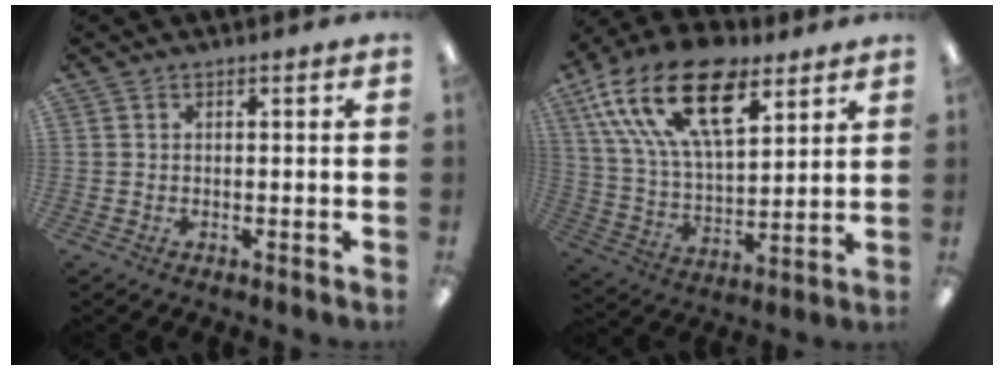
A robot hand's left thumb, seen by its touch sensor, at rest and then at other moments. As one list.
[{"total": 22.5, "force": [12.4, 10.8, 15.4], "torque": [-0.298, -0.052, 0.217]}]